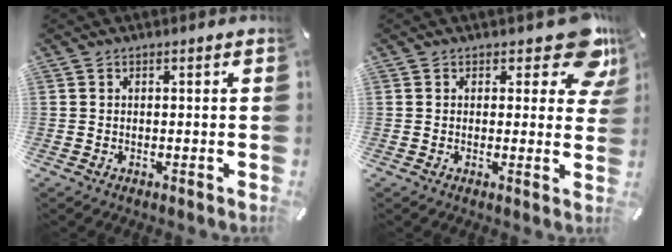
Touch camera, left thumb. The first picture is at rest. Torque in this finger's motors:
{"motor_torque": [0.92, 0.89, 0.38, -0.45, 0.08]}